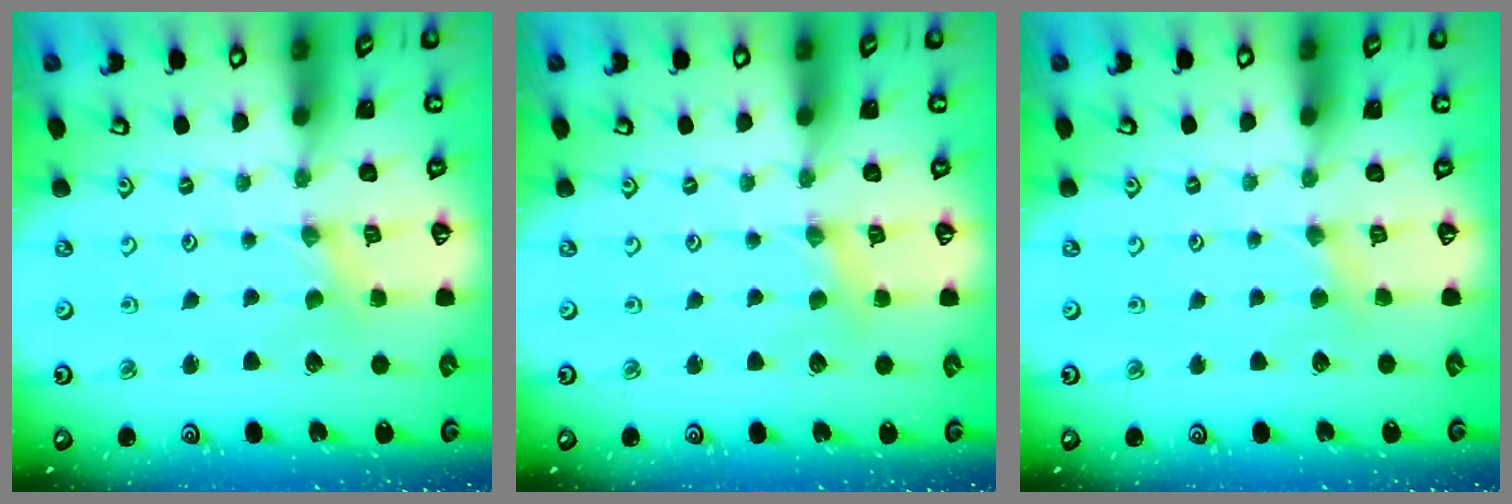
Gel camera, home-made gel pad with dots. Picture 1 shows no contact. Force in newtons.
{"total": 2.7, "press": 2.6, "slide": 0.5}
{"total": 2.3, "press": 2.3, "slide": 0.4}